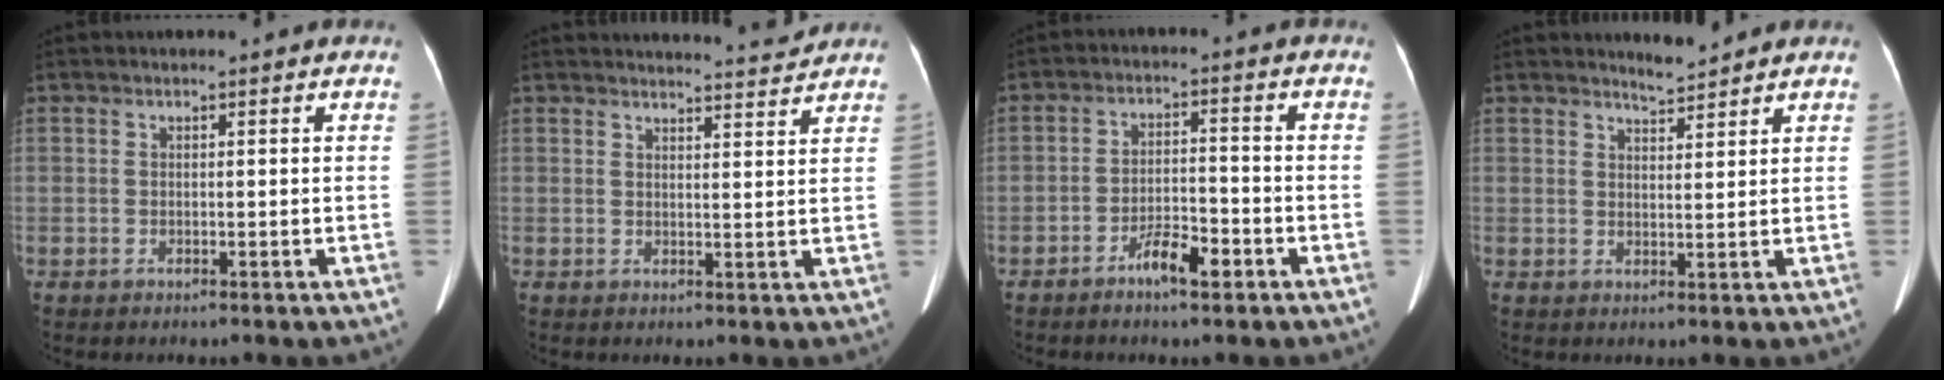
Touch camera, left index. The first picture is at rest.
{"total": 6.6, "force": [6.5, -0.5, 0.7], "torque": [-0.009, -0.001, 0.077]}
{"total": 5.0, "force": [-3.1, 1.3, 3.6], "torque": [-0.070, 0.005, -0.052]}
{"total": 2.5, "force": [2.5, -0.1, 0.3], "torque": [-0.009, -0.004, 0.045]}